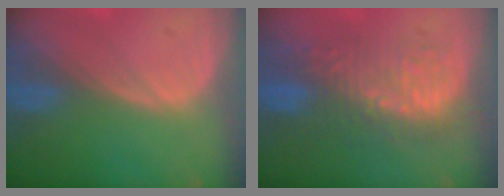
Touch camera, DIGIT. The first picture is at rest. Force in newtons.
{"total": 9.5, "press": 8.8, "slide": 3.5}